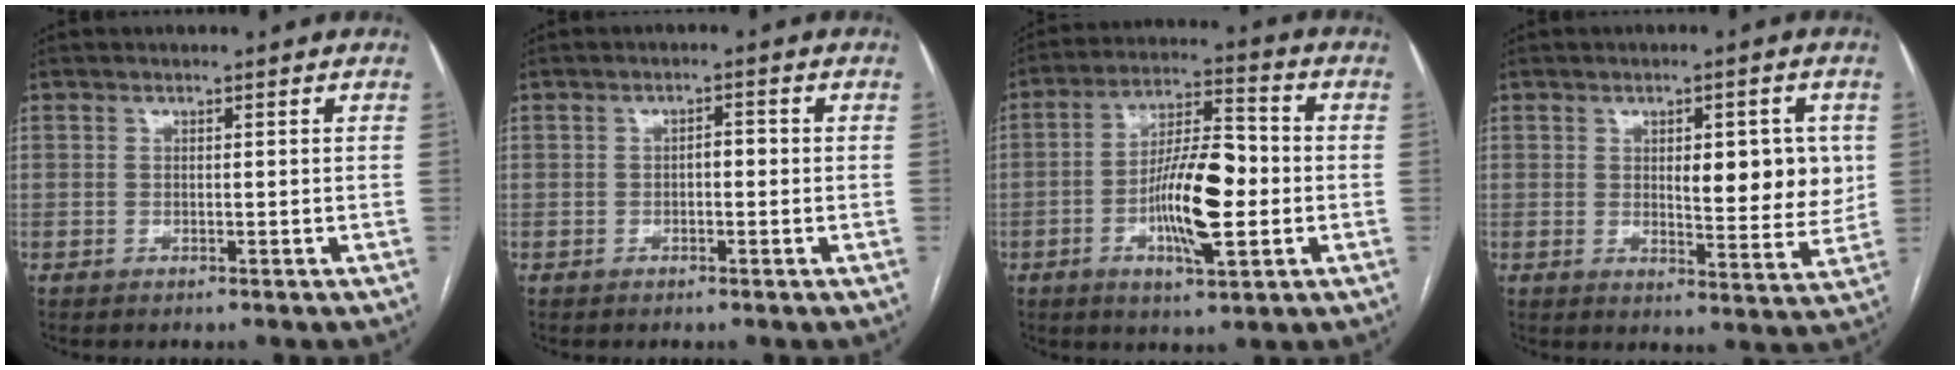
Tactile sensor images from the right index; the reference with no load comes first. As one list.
[{"total": 1.7, "force": [-0.3, 0.7, 1.5], "torque": [-0.017, 0.006, -0.006]}, {"total": 12.9, "force": [-2.5, 3.2, 12.3], "torque": [-0.222, 0.009, -0.042]}, {"total": 9.6, "force": [1.6, 3.3, 8.8], "torque": [-0.112, -0.002, 0.025]}]